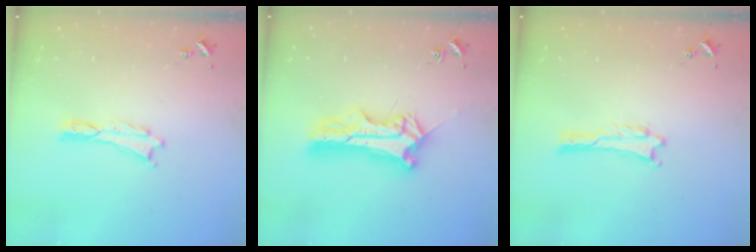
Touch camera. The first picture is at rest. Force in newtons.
{"total": 10.0, "press": 9.9, "slide": 1.0}
{"total": 0.6, "press": 0.6, "slide": 0.1}